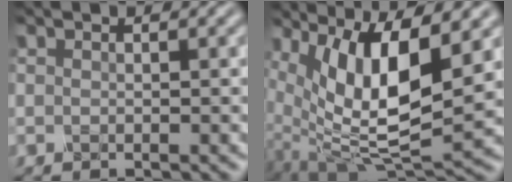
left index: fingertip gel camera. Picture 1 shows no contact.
{"total": 12.6, "force": [4.3, 4.6, 11.0], "torque": [-0.208, -0.006, 0.090]}